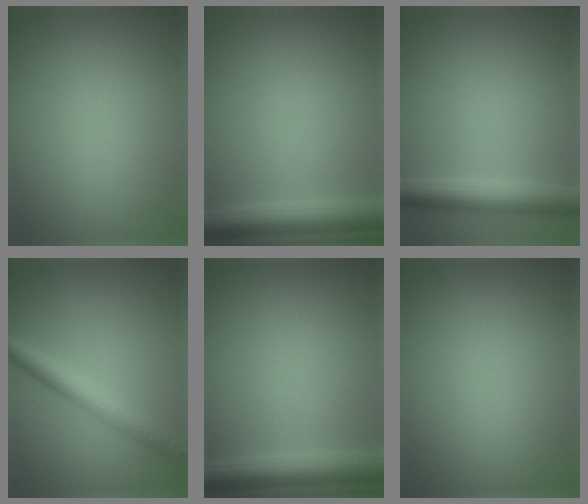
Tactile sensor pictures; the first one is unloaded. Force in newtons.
{"total": 4.9, "press": 4.9, "slide": 0.2}
{"total": 4.4, "press": 4.4, "slide": 0.0}
{"total": 4.0, "press": 4.0, "slide": 0.0}
{"total": 4.9, "press": 4.9, "slide": 0.2}
{"total": 0.0}